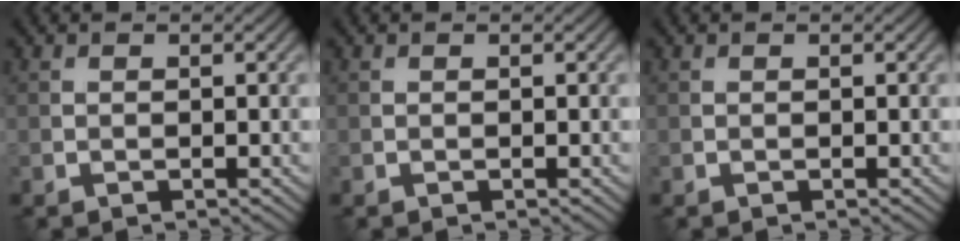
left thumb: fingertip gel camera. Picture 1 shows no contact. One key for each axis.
{"total": 0.0}
{"total": 0.0}